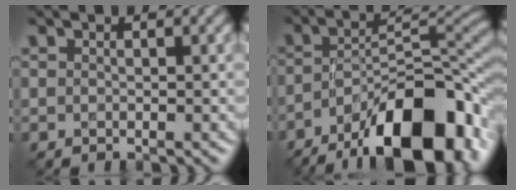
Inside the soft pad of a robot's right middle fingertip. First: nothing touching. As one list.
[{"total": 13.8, "force": [-8.0, 4.8, 10.1], "torque": [-0.152, -0.002, -0.133]}]